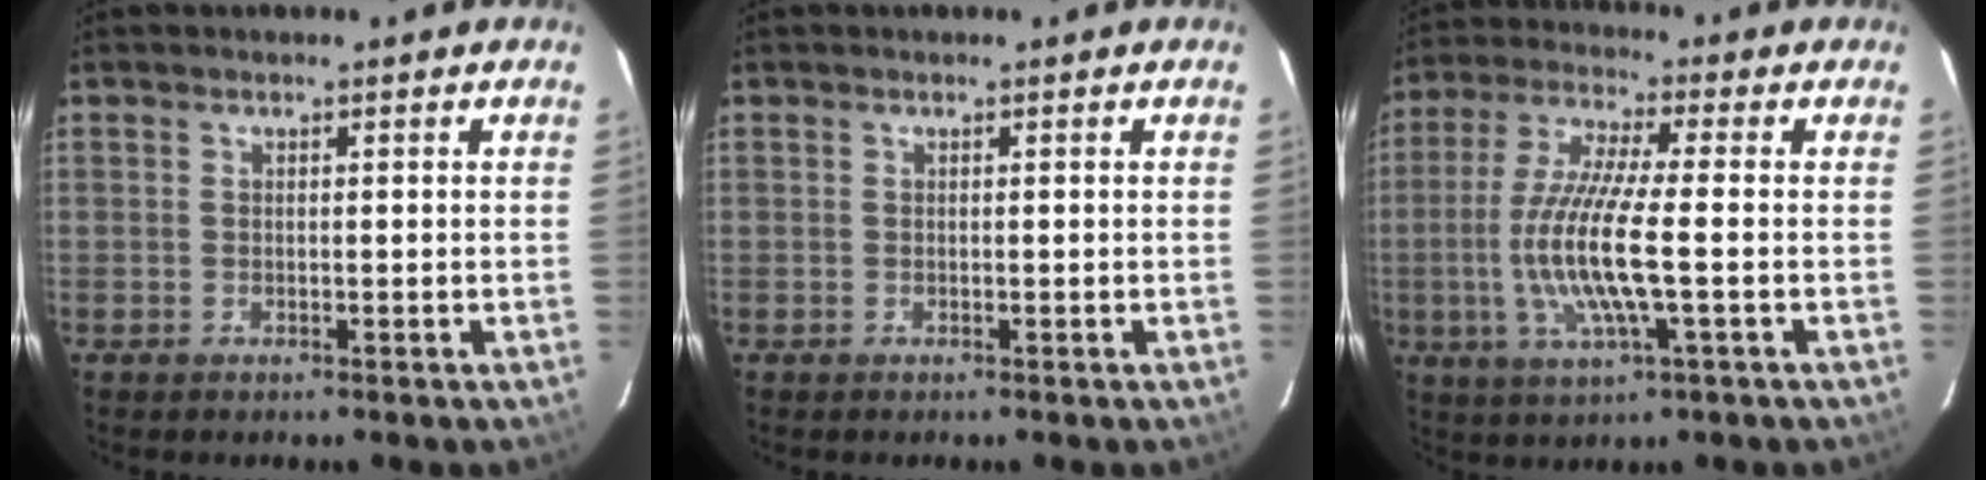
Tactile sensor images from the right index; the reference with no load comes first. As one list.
[{"total": 0.0}, {"total": 13.3, "force": [-2.2, 1.7, 13.0], "torque": [-0.264, -0.008, -0.041]}]